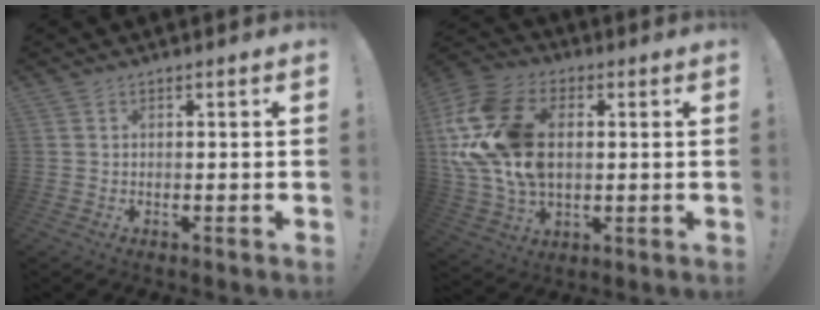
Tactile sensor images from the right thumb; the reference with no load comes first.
{"total": 22.6, "force": [3.1, 15.7, 15.9], "torque": [-0.294, 0.007, 0.064]}